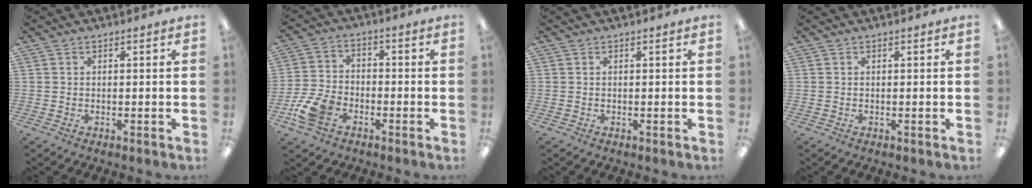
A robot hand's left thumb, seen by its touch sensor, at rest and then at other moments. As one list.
[{"total": 9.2, "force": [-4.7, 6.0, 5.2], "torque": [-0.112, 0.022, -0.083]}, {"total": 0.0}, {"total": 0.0}]